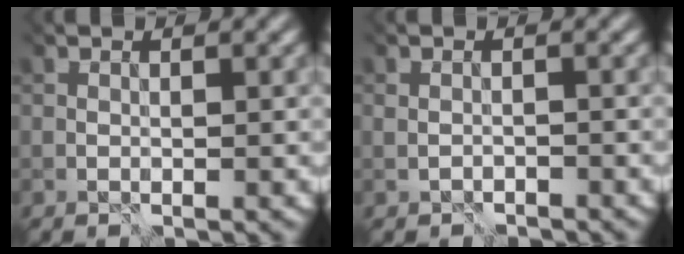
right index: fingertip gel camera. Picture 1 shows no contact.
{"total": 1.4, "force": [-1.1, 0.8, -0.2], "torque": [0.003, 0.003, -0.010]}